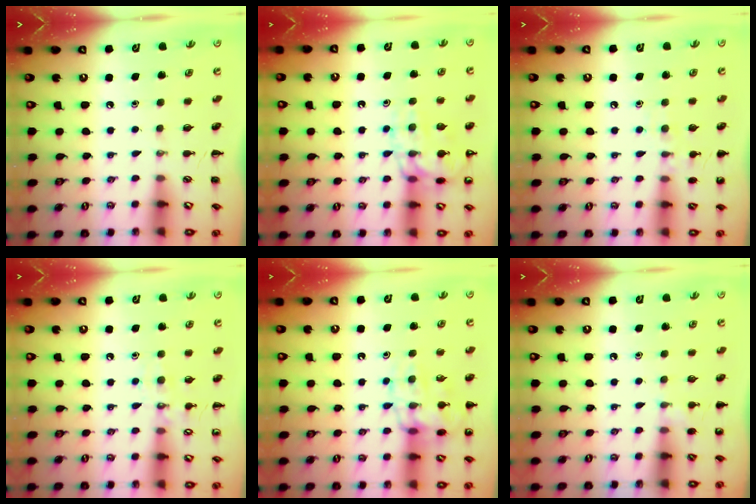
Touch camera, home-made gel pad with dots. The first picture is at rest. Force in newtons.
{"total": 14.2, "press": 14.1, "slide": 2.0}
{"total": 7.9, "press": 7.7, "slide": 1.6}
{"total": 8.2, "press": 8.1, "slide": 1.3}
{"total": 16.5, "press": 16.4, "slide": 2.2}
{"total": 5.5, "press": 5.3, "slide": 1.6}